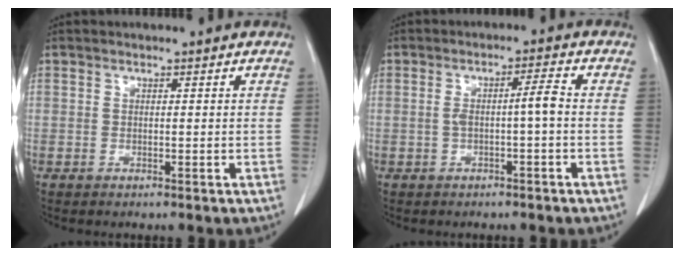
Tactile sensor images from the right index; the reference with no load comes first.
{"total": 3.7, "force": [-0.4, 0.1, 3.6], "torque": [-0.068, 0.012, -0.004]}